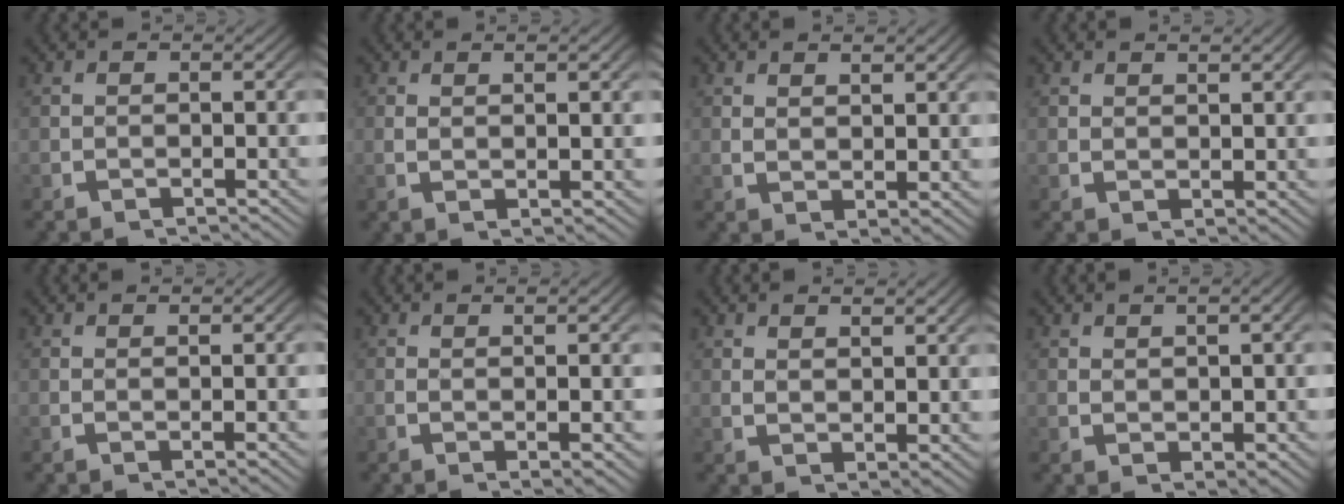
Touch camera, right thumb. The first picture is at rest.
{"total": 2.2, "force": [0.8, 0.0, 2.0], "torque": [-0.038, -0.005, 0.022]}
{"total": 2.0, "force": [1.5, 0.3, 1.3], "torque": [-0.024, -0.004, 0.036]}
{"total": 1.4, "force": [1.3, 0.0, 0.4], "torque": [-0.005, -0.004, 0.032]}
{"total": 1.2, "force": [0.7, -0.1, 1.0], "torque": [-0.019, -0.005, 0.017]}
{"total": 2.6, "force": [0.5, 0.1, 2.6], "torque": [-0.045, -0.007, 0.014]}
{"total": 2.4, "force": [1.9, 0.3, 1.4], "torque": [-0.026, -0.005, 0.043]}
{"total": 2.4, "force": [1.3, 0.7, 1.9], "torque": [-0.025, 0.002, 0.031]}